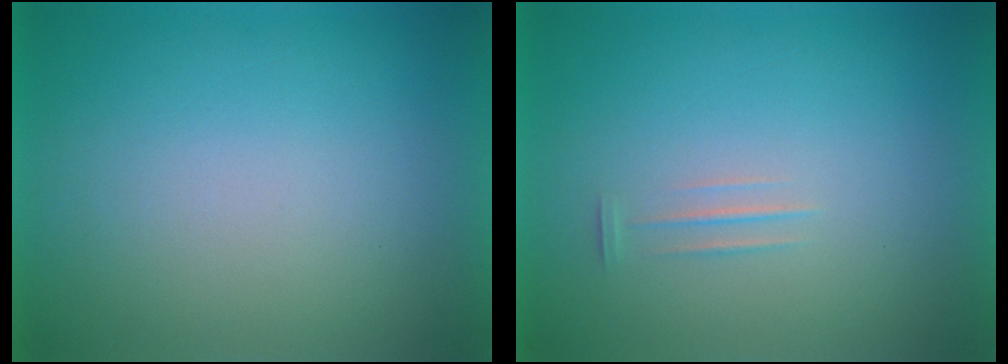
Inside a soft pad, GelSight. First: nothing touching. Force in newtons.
{"total": 1.1}